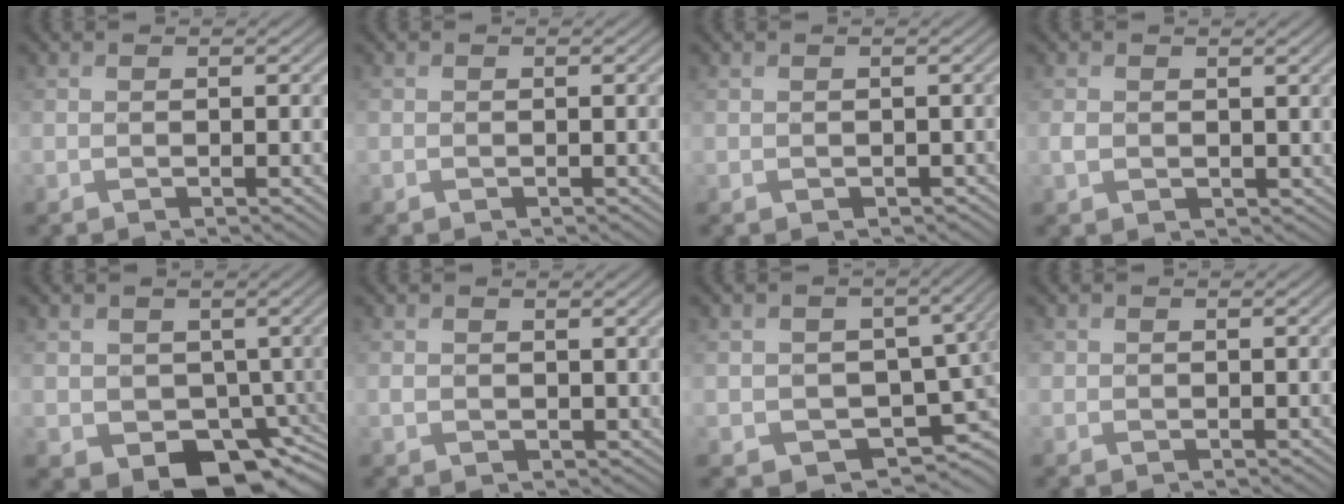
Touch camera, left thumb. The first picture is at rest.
{"total": 0.0}
{"total": 0.7, "force": [0.2, 0.7, 0.2], "torque": [-0.006, -0.005, 0.005]}
{"total": 2.3, "force": [0.2, 2.0, 1.2], "torque": [-0.035, -0.004, 0.004]}
{"total": 8.0, "force": [-2.4, 6.1, 4.6], "torque": [-0.082, -0.033, -0.036]}
{"total": 1.6, "force": [0.6, 1.4, 0.6], "torque": [-0.019, -0.004, 0.012]}
{"total": 7.4, "force": [-0.2, 6.0, 4.4], "torque": [-0.085, -0.038, -0.004]}
{"total": 0.7, "force": [0.3, 0.6, 0.1], "torque": [-0.001, -0.002, 0.006]}